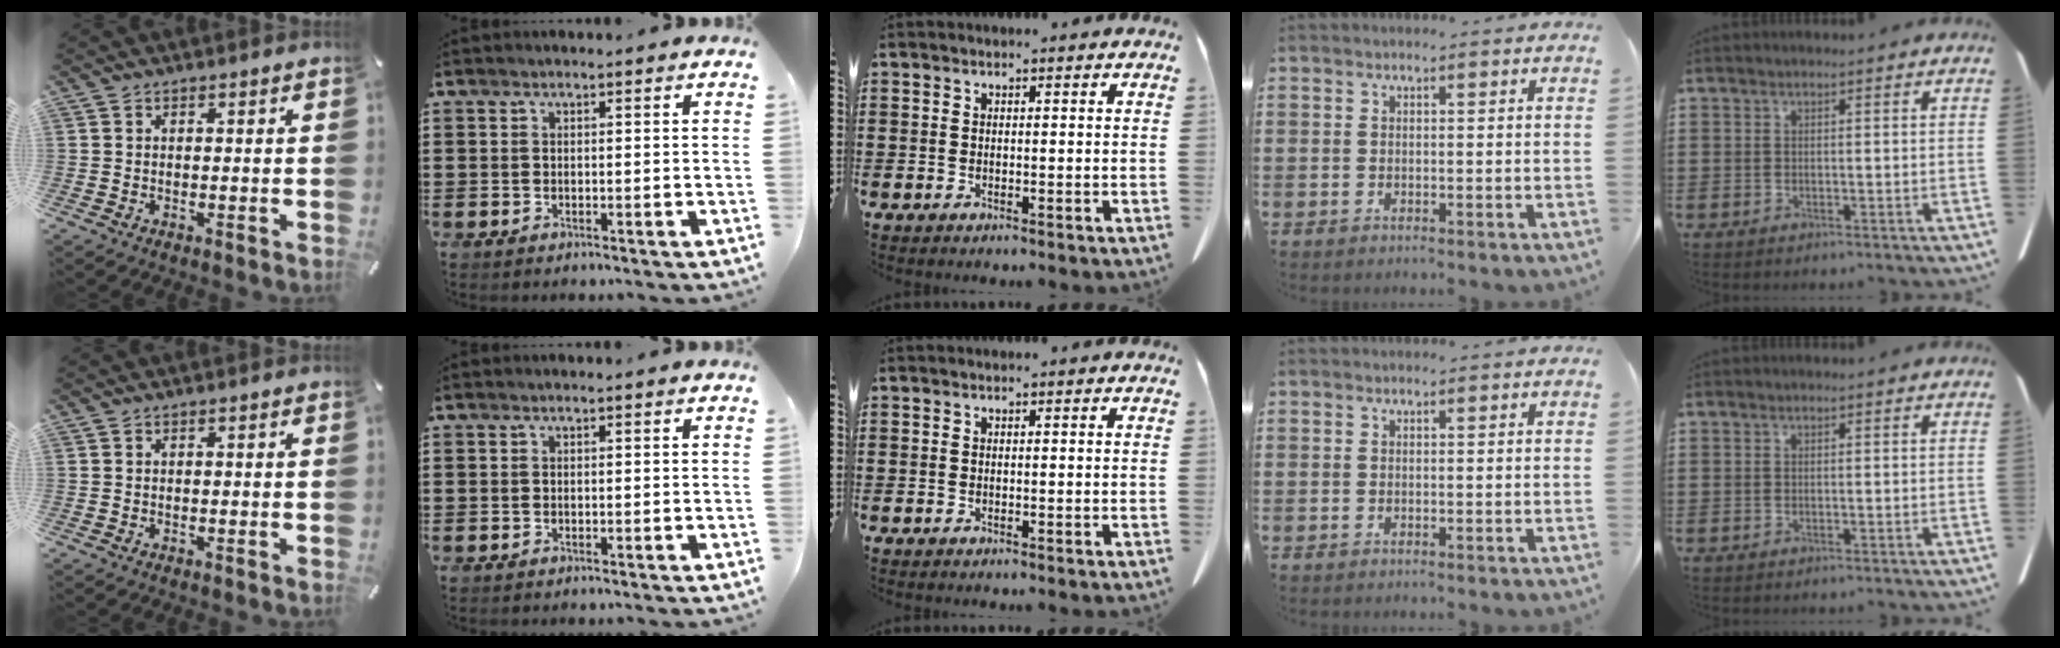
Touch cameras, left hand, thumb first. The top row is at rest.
{}